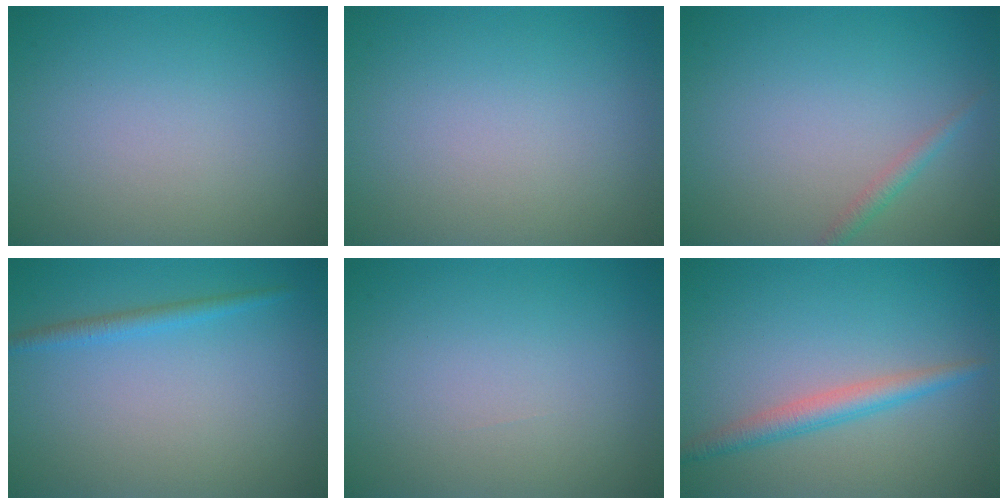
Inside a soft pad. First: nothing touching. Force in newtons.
{"total": 0.0}
{"total": 1.2, "press": 1.2, "slide": 0.1}
{"total": 1.5, "press": 1.5, "slide": 0.1}
{"total": 0.0}
{"total": 2.6, "press": 2.6, "slide": 0.0}